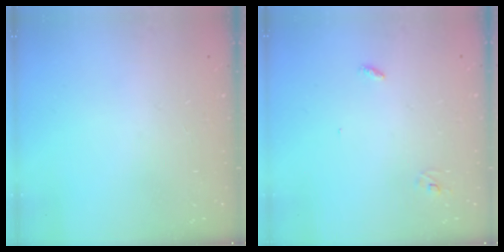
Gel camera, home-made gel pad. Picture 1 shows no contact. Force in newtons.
{"total": 2.8, "press": 2.8, "slide": 0.3}